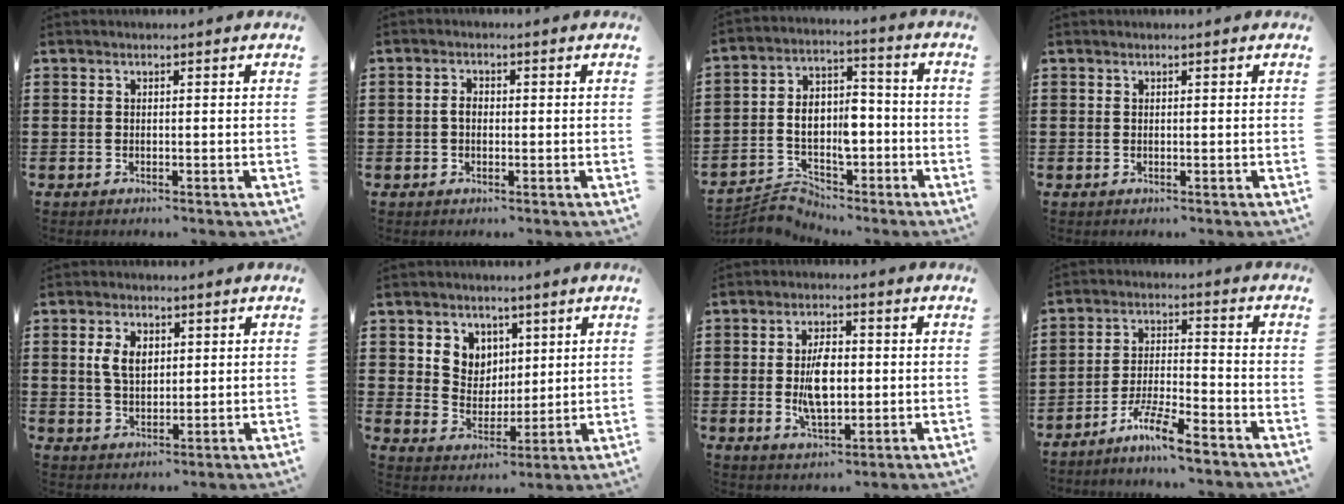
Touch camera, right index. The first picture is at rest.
{"total": 1.9, "force": [-0.2, 1.2, 1.5], "torque": [-0.037, 0.001, -0.008]}
{"total": 8.2, "force": [-3.1, 5.9, 4.7], "torque": [-0.102, 0.026, -0.057]}
{"total": 0.0}
{"total": 4.9, "force": [1.2, 3.1, 3.6], "torque": [-0.086, 0.010, 0.017]}
{"total": 5.4, "force": [2.6, 4.8, 0.4], "torque": [-0.031, 0.002, 0.045]}
{"total": 6.8, "force": [-0.2, 3.5, 5.9], "torque": [-0.114, 0.001, -0.007]}
{"total": 6.7, "force": [-5.5, 0.3, 3.7], "torque": [-0.080, -0.002, -0.107]}